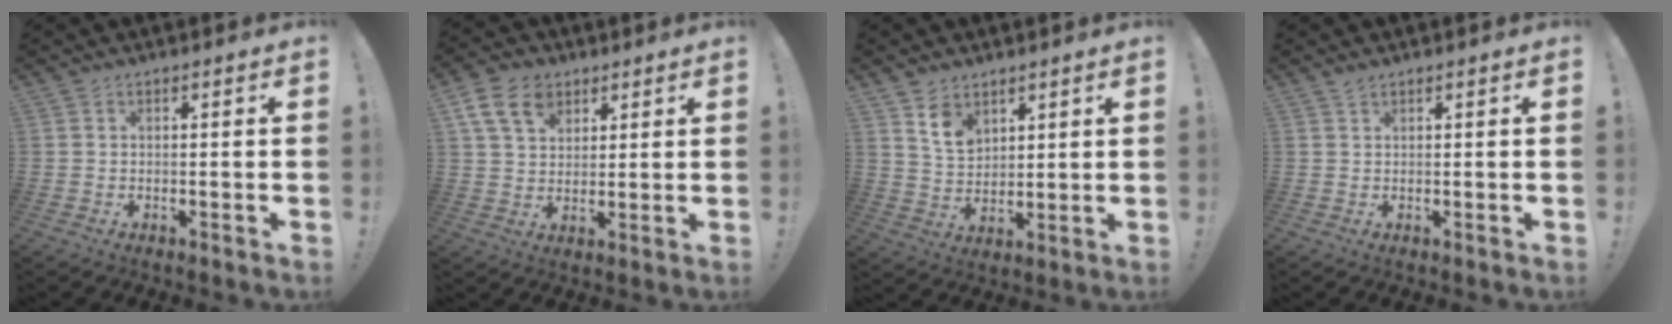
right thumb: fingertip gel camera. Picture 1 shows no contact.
{"total": 11.1, "force": [5.7, 7.7, 5.7], "torque": [-0.092, -0.018, 0.110]}
{"total": 8.0, "force": [5.4, 5.1, 3.0], "torque": [-0.047, -0.035, 0.104]}
{"total": 1.0, "force": [0.9, 0.3, 0.4], "torque": [-0.003, 0.000, 0.015]}